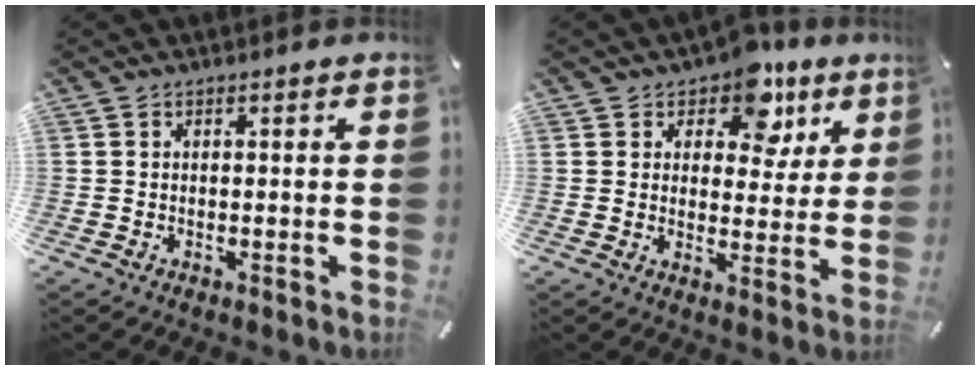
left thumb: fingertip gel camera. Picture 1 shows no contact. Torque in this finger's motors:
{"motor_torque": [1.45, 1.34, 0.75, -0.87, 0.14]}